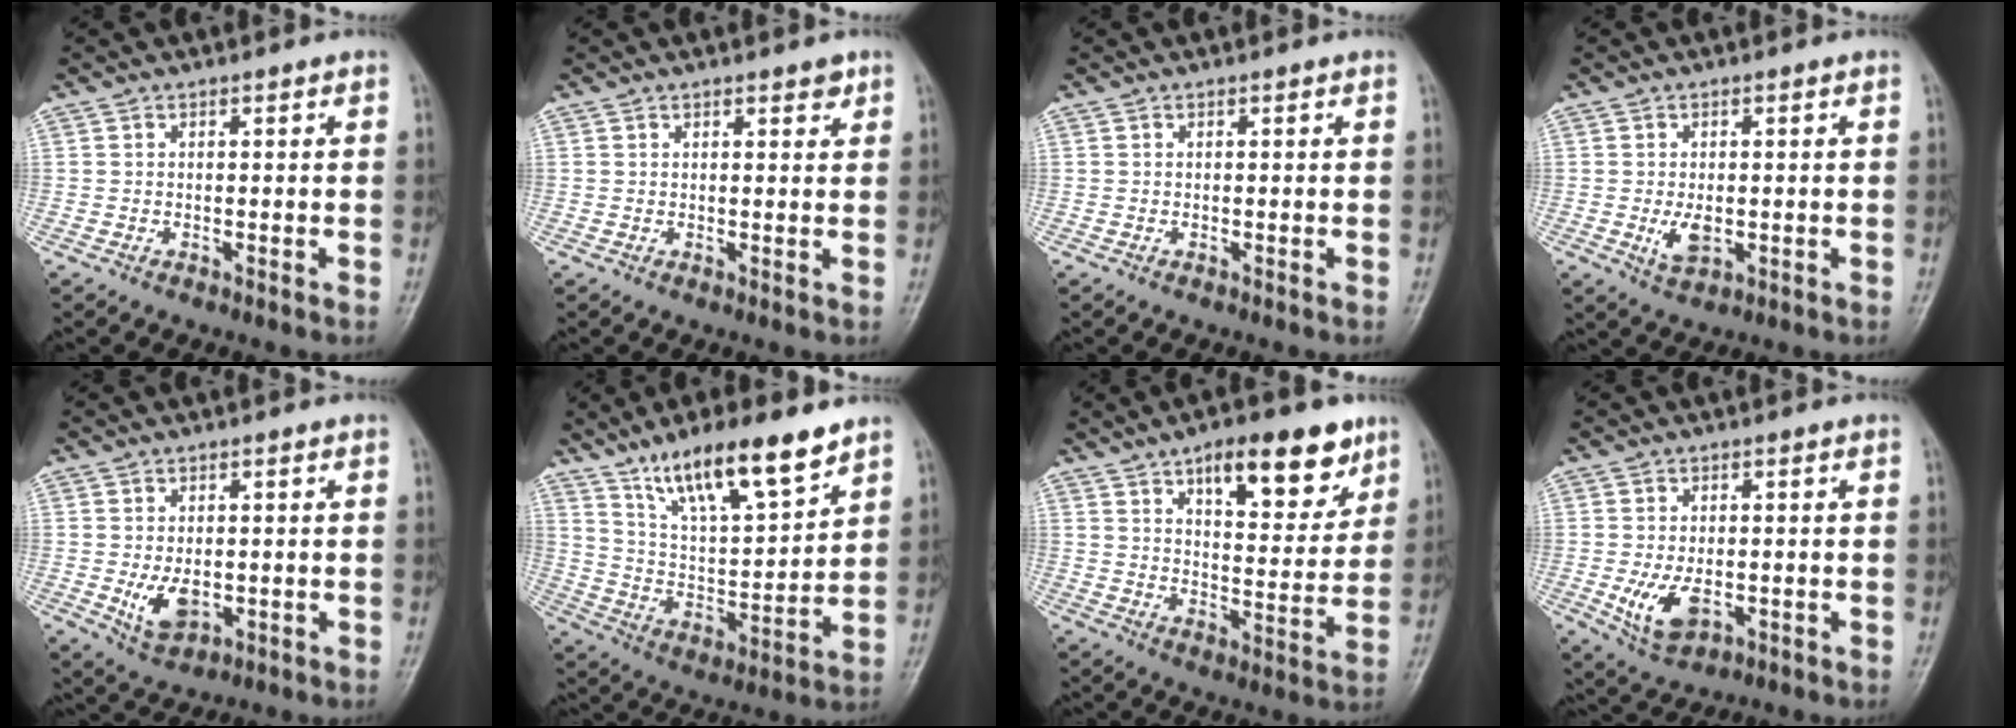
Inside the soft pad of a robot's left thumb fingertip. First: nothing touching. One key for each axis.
{"total": 2.2, "fx": 1.4, "fy": 0.9, "fz": 1.4, "tx": -0.012, "ty": -0.007, "tz": 0.018}
{"total": 0.0}
{"total": 3.7, "fx": -0.6, "fy": 2.2, "fz": 3.0, "tx": -0.049, "ty": -0.003, "tz": -0.006}
{"total": 6.0, "fx": -1.0, "fy": 3.7, "fz": 4.6, "tx": -0.073, "ty": -0.006, "tz": -0.006}
{"total": 16.9, "fx": 11.5, "fy": 4.6, "fz": 11.5, "tx": -0.174, "ty": -0.053, "tz": 0.213}
{"total": 15.6, "fx": 9.0, "fy": 6.4, "fz": 11.1, "tx": -0.115, "ty": -0.044, "tz": 0.135}
{"total": 7.3, "fx": -1.8, "fy": 4.2, "fz": 5.7, "tx": -0.104, "ty": -0.004, "tz": -0.021}